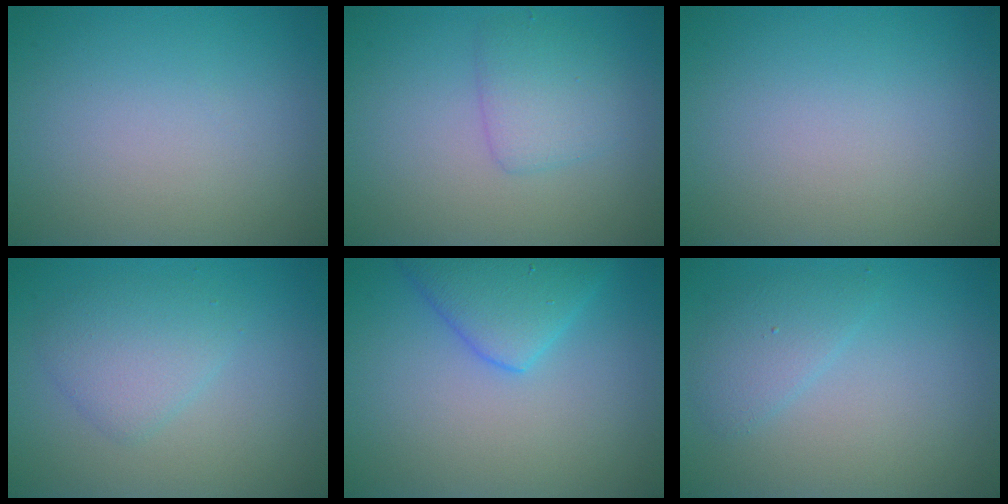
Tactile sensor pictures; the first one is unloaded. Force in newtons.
{"total": 2.6, "press": 2.6, "slide": 0.0}
{"total": 0.0}
{"total": 2.8, "press": 2.8, "slide": 0.1}
{"total": 4.2, "press": 4.2, "slide": 0.3}
{"total": 2.0, "press": 2.0, "slide": 0.2}